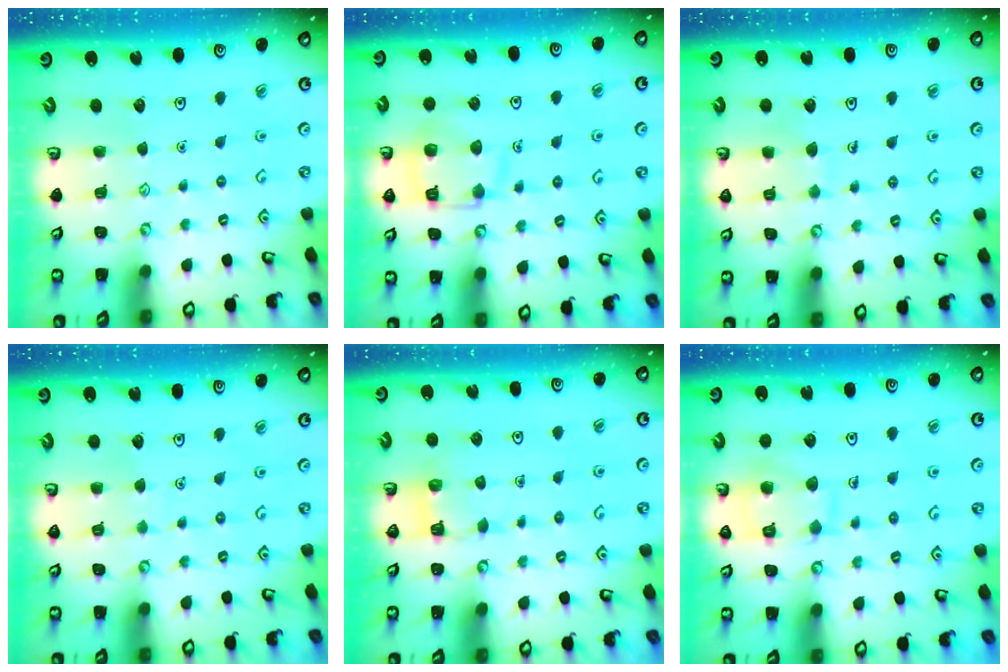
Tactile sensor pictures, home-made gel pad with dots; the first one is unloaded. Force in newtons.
{"total": 13.0, "press": 13.0, "slide": 1.3}
{"total": 4.1, "press": 4.1, "slide": 0.2}
{"total": 1.7, "press": 1.7, "slide": 0.1}
{"total": 3.9, "press": 3.9, "slide": 0.3}
{"total": 10.1, "press": 10.1, "slide": 0.1}